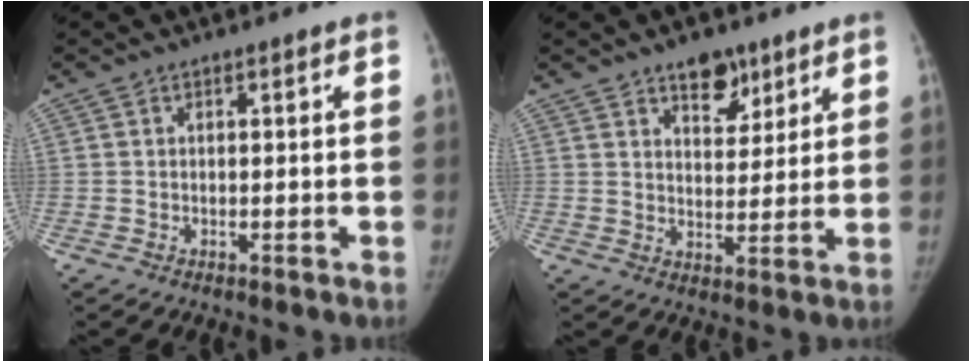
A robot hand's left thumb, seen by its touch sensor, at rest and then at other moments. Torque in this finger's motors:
{"motor_torque": [0.53, -0.42, 0.54, -0.18, 0.00]}